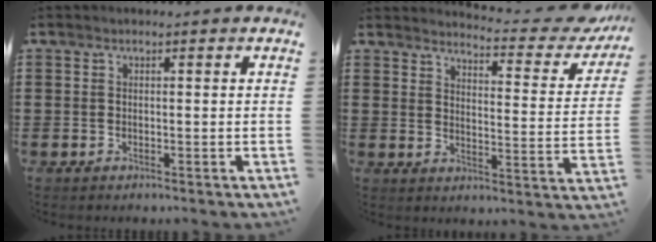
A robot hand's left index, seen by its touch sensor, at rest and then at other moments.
{"total": 4.1, "force": [3.8, 0.0, 1.5], "torque": [-0.035, -0.034, 0.058]}